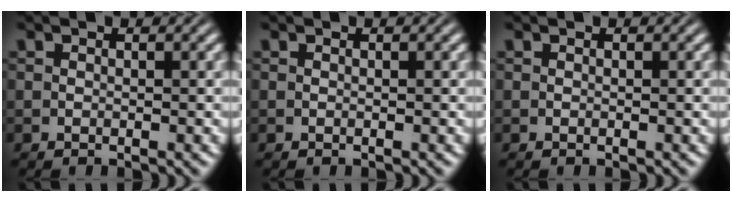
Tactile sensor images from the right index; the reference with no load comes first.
{"total": 0.0}
{"total": 0.0}